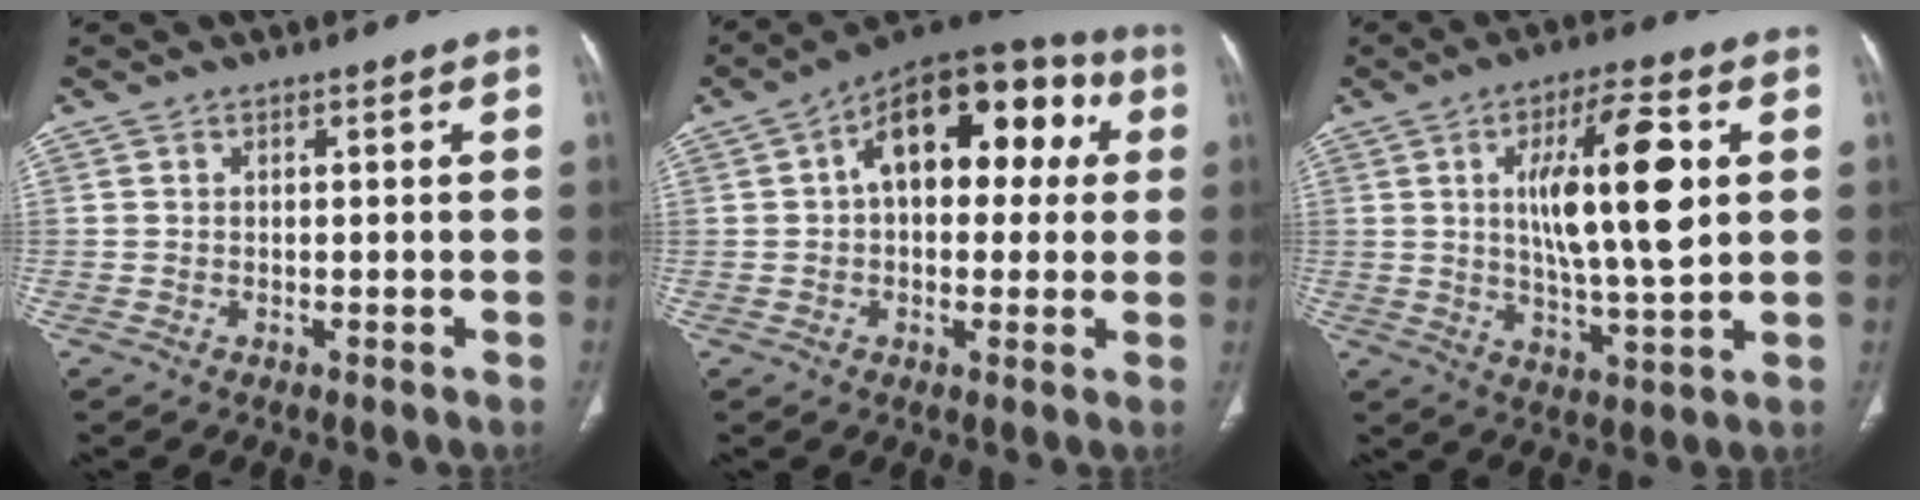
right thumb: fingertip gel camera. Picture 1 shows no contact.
{"total": 18.7, "force": [4.1, 10.6, 14.8], "torque": [-0.166, 0.041, 0.048]}
{"total": 15.3, "force": [3.0, 4.0, 14.4], "torque": [-0.237, -0.011, 0.050]}